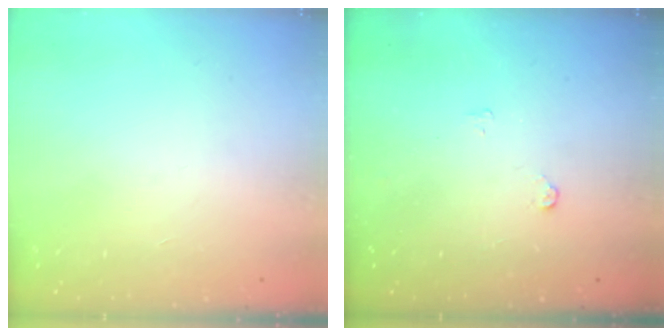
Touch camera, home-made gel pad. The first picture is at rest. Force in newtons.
{"total": 3.3, "press": 3.3, "slide": 0.4}